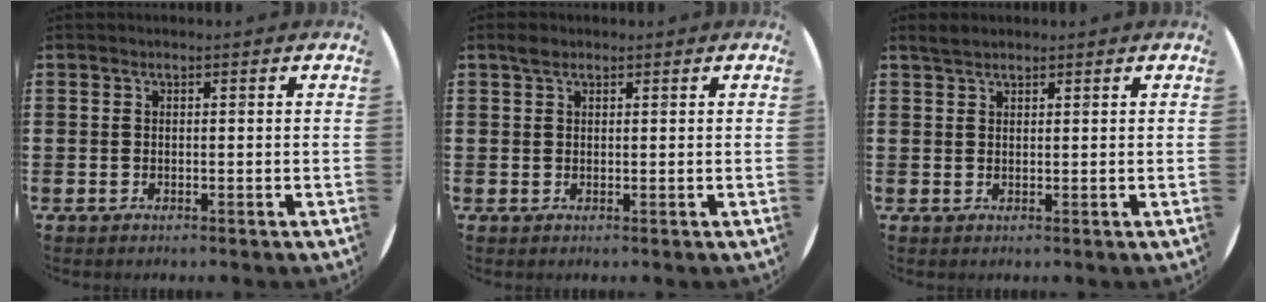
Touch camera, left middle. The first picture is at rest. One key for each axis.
{"total": 1.3, "fx": 1.0, "fy": 0.7, "fz": 0.6, "tx": -0.005, "ty": 0.002, "tz": 0.017}
{"total": 1.6, "fx": 1.5, "fy": 0.4, "fz": 0.5, "tx": -0.013, "ty": 0.004, "tz": 0.028}